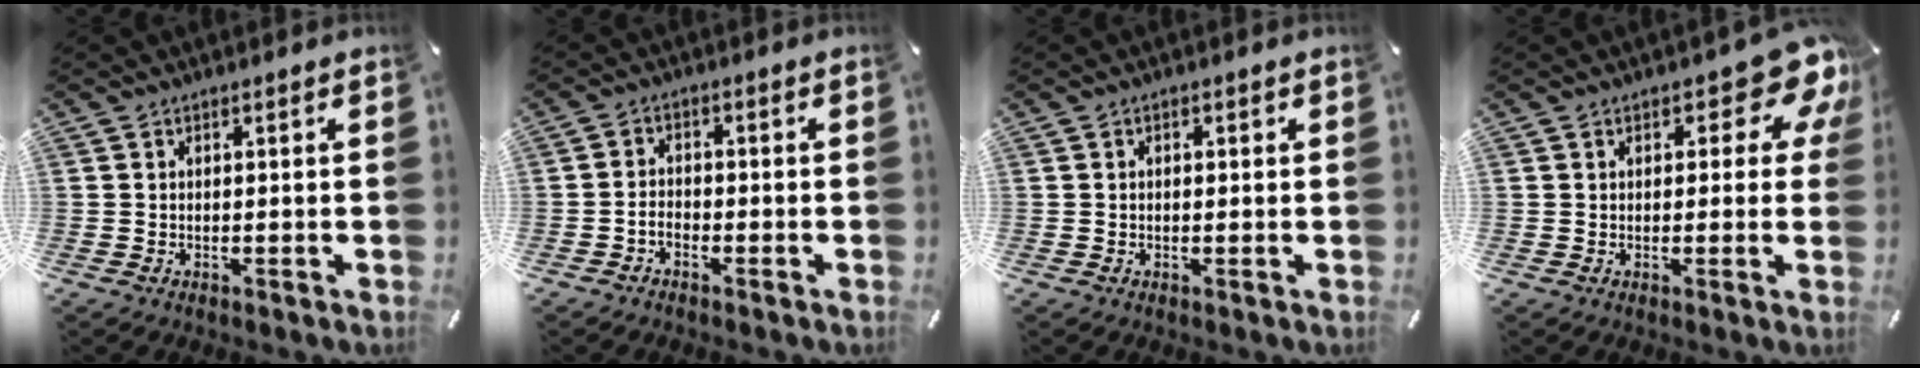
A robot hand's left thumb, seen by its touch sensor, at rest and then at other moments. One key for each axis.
{"total": 2.7, "fx": -1.6, "fy": 1.7, "fz": 1.4, "tx": -0.026, "ty": 0.010, "tz": -0.031}
{"total": 0.8, "fx": 0.0, "fy": 0.6, "fz": 0.6, "tx": -0.012, "ty": 0.003, "tz": -0.001}
{"total": 9.5, "fx": 4.9, "fy": 4.2, "fz": 6.9, "tx": -0.076, "ty": -0.028, "tz": 0.079}